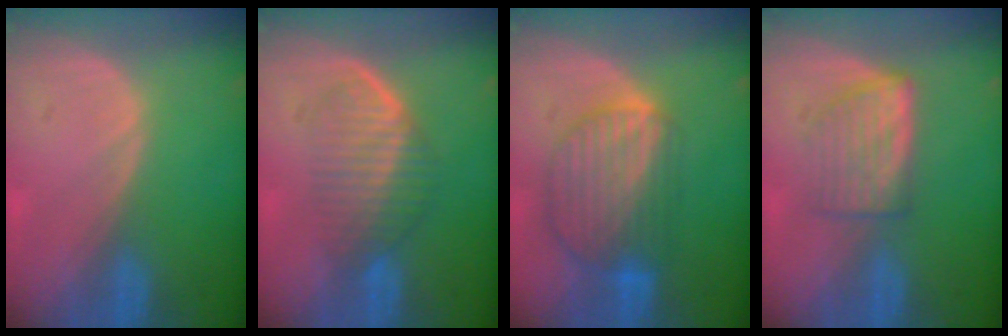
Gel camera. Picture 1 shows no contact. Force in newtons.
{"total": 6.0, "press": 5.7, "slide": 1.6}
{"total": 8.8, "press": 7.8, "slide": 4.2}
{"total": 5.9, "press": 5.4, "slide": 2.4}